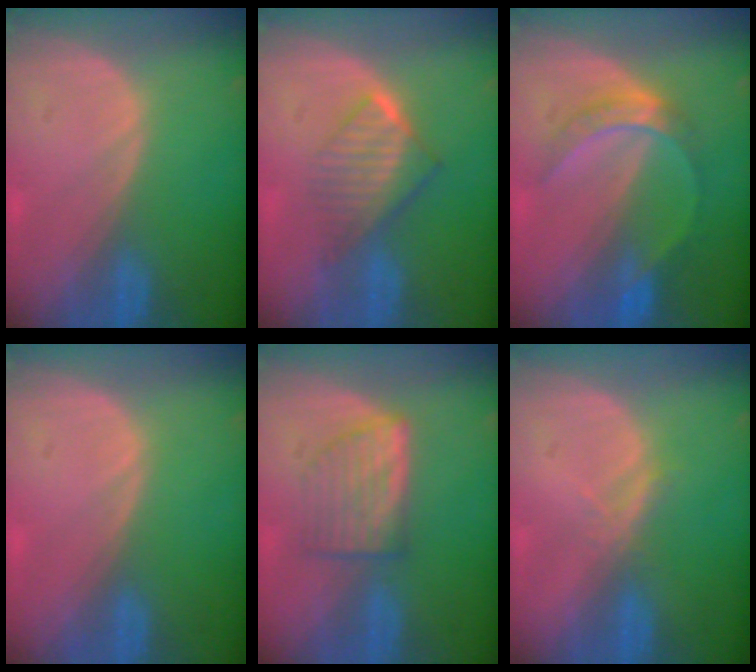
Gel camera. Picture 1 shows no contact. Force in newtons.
{"total": 6.5, "press": 5.7, "slide": 3.0}
{"total": 5.2, "press": 5.2, "slide": 0.5}
{"total": 0.6, "press": 0.1, "slide": 0.6}
{"total": 5.5, "press": 5.5, "slide": 0.4}
{"total": 1.8, "press": 1.6, "slide": 0.7}